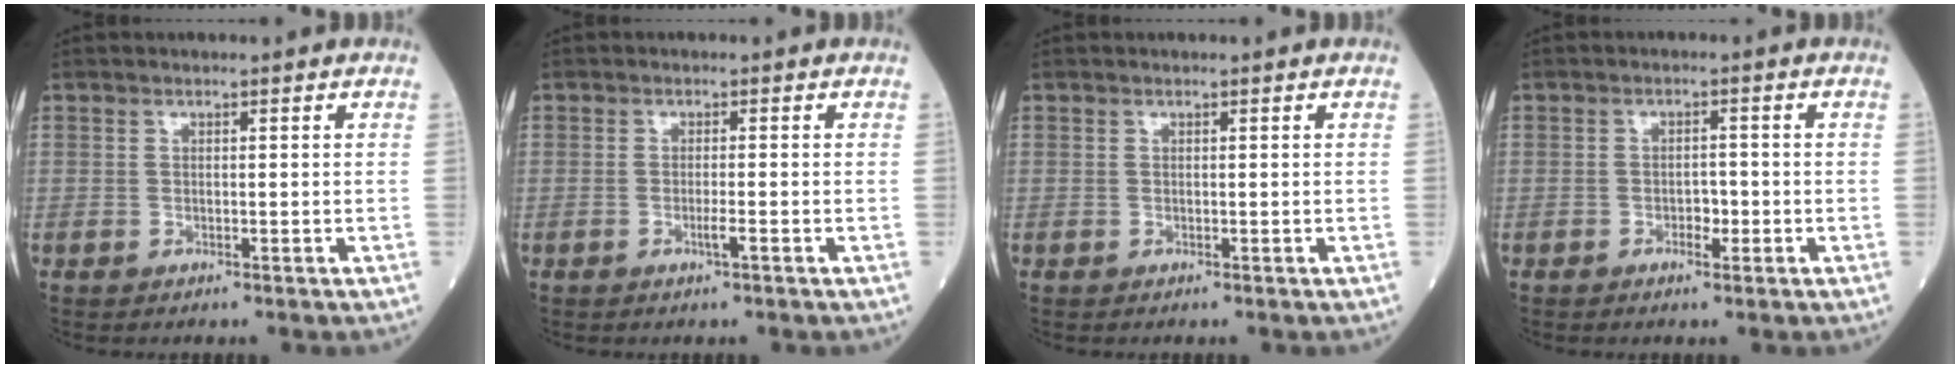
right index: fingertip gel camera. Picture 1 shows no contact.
{"total": 1.4, "force": [-0.7, -0.1, 1.2], "torque": [-0.022, -0.002, -0.012]}
{"total": 0.0}
{"total": 2.1, "force": [-0.9, 1.1, 1.5], "torque": [-0.016, 0.005, -0.012]}